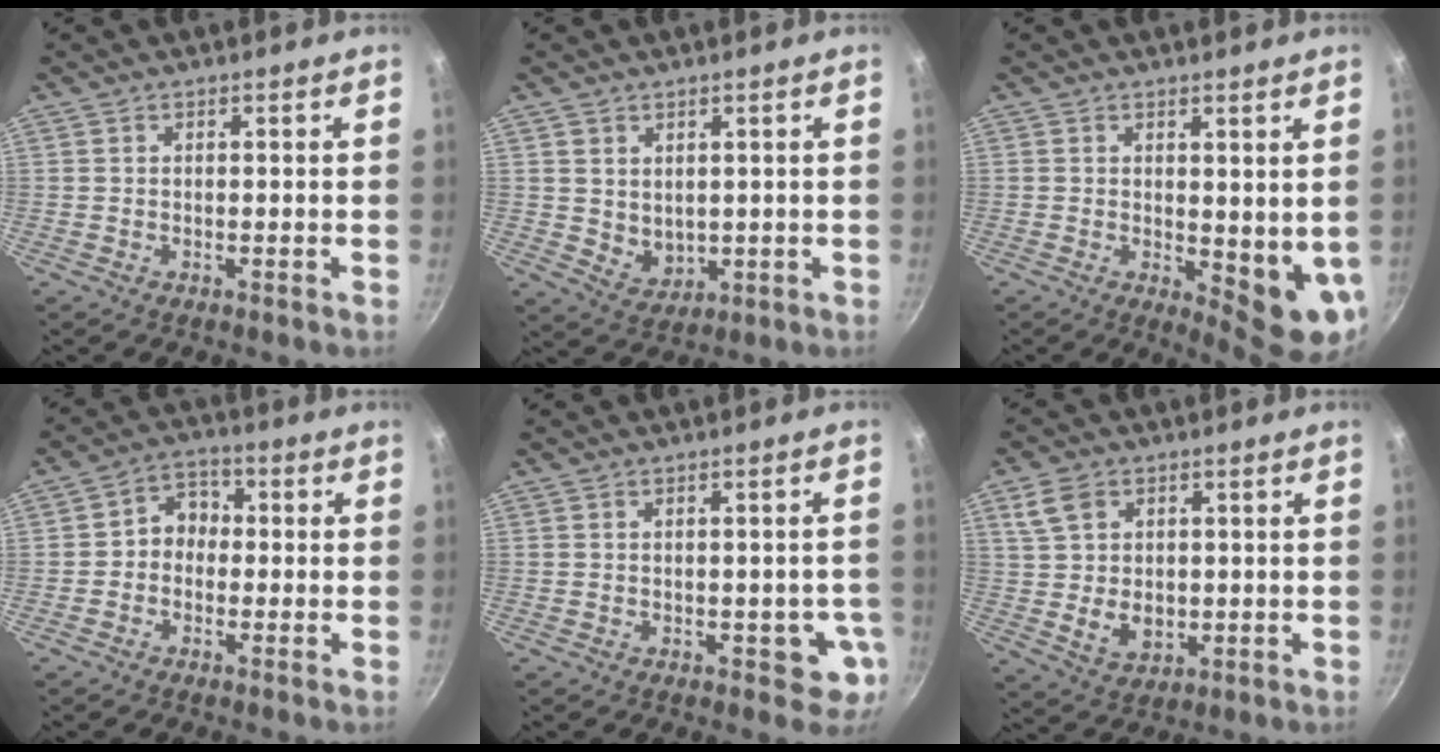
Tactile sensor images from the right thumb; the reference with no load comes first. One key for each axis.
{"total": 4.7, "fx": 1.2, "fy": 3.9, "fz": 2.5, "tx": -0.024, "ty": -0.017, "tz": 0.032}
{"total": 7.8, "fx": 1.0, "fy": 3.2, "fz": 7.1, "tx": -0.082, "ty": -0.024, "tz": 0.020}
{"total": 5.5, "fx": -0.6, "fy": 4.6, "fz": 3.0, "tx": -0.014, "ty": 0.021, "tz": -0.024}
{"total": 5.2, "fx": -1.3, "fy": 3.1, "fz": 3.9, "tx": -0.013, "ty": 0.004, "tz": -0.016}
{"total": 9.2, "fx": 1.3, "fy": 7.0, "fz": 5.7, "tx": -0.086, "ty": -0.010, "tz": 0.027}